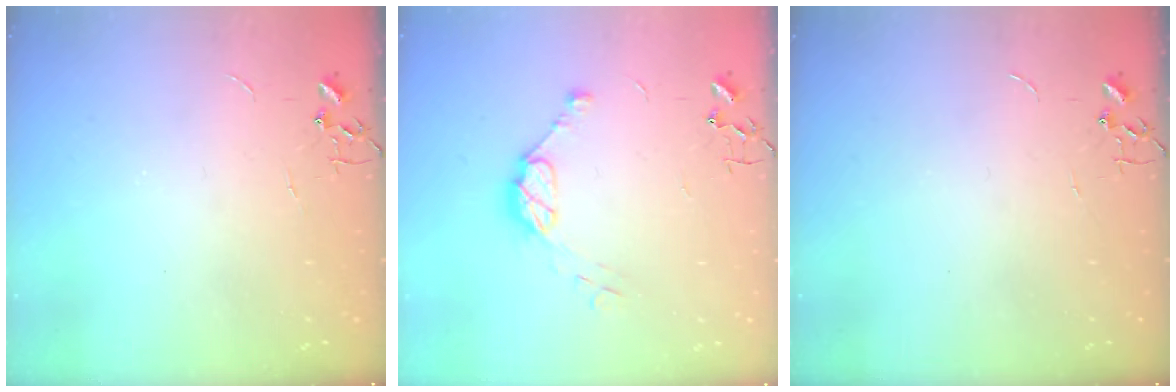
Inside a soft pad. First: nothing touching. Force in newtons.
{"total": 9.4, "press": 9.4, "slide": 0.6}
{"total": 0.0}